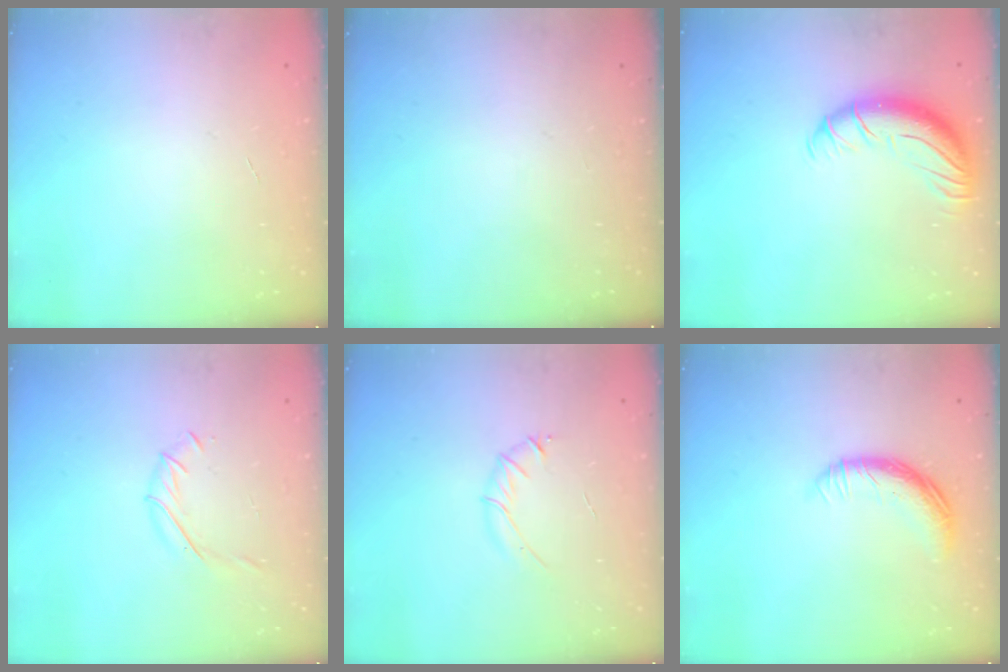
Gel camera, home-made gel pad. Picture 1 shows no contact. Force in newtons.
{"total": 0.0}
{"total": 11.7, "press": 11.4, "slide": 2.4}
{"total": 3.8, "press": 3.7, "slide": 1.0}
{"total": 3.4, "press": 3.3, "slide": 1.0}
{"total": 11.5, "press": 11.5, "slide": 0.6}